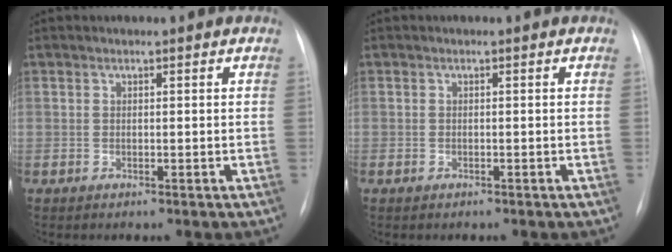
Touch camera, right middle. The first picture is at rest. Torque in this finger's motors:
{"motor_torque": [1.09, -1.05, 0.31, 0.12]}